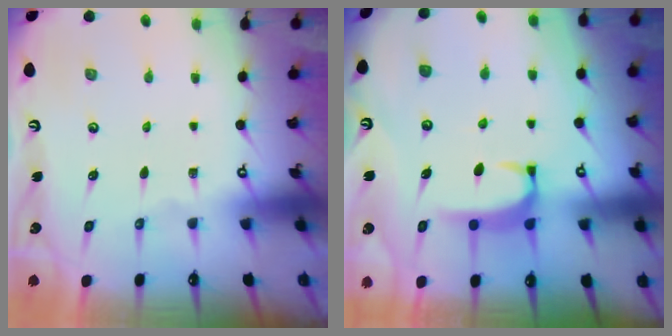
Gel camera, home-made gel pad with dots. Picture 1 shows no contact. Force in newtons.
{"total": 1.9, "press": 1.9, "slide": 0.5}